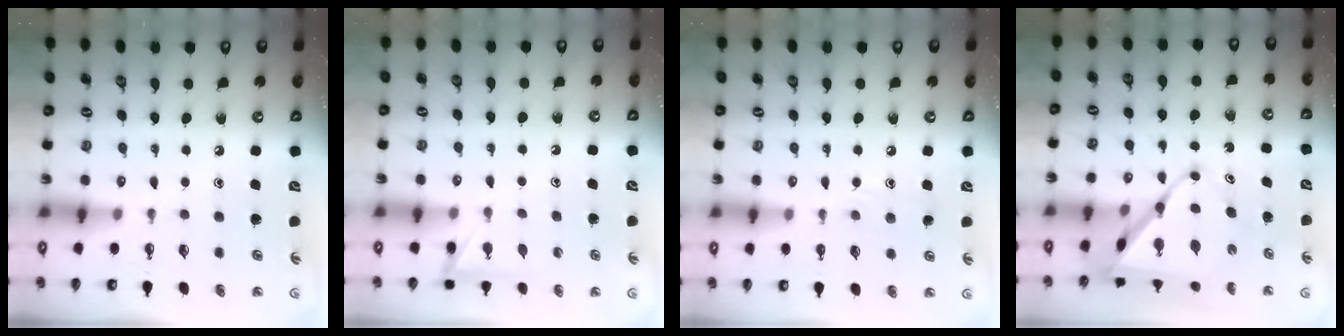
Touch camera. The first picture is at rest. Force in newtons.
{"total": 4.0, "press": 4.0, "slide": 0.5}
{"total": 6.9, "press": 6.8, "slide": 0.8}
{"total": 10.8, "press": 10.8, "slide": 0.9}